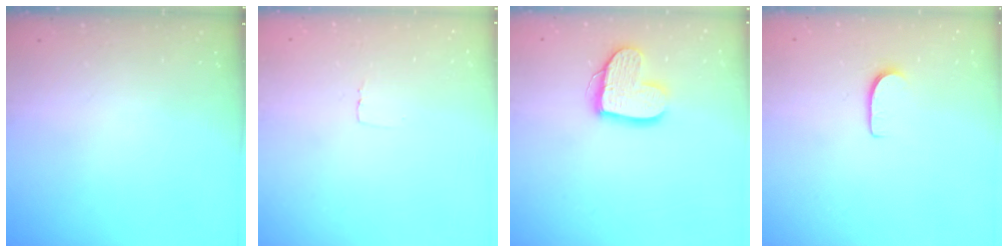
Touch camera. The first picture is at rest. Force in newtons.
{"total": 2.3, "press": 2.3, "slide": 0.1}
{"total": 14.0, "press": 13.9, "slide": 1.2}
{"total": 5.1, "press": 5.1, "slide": 0.5}